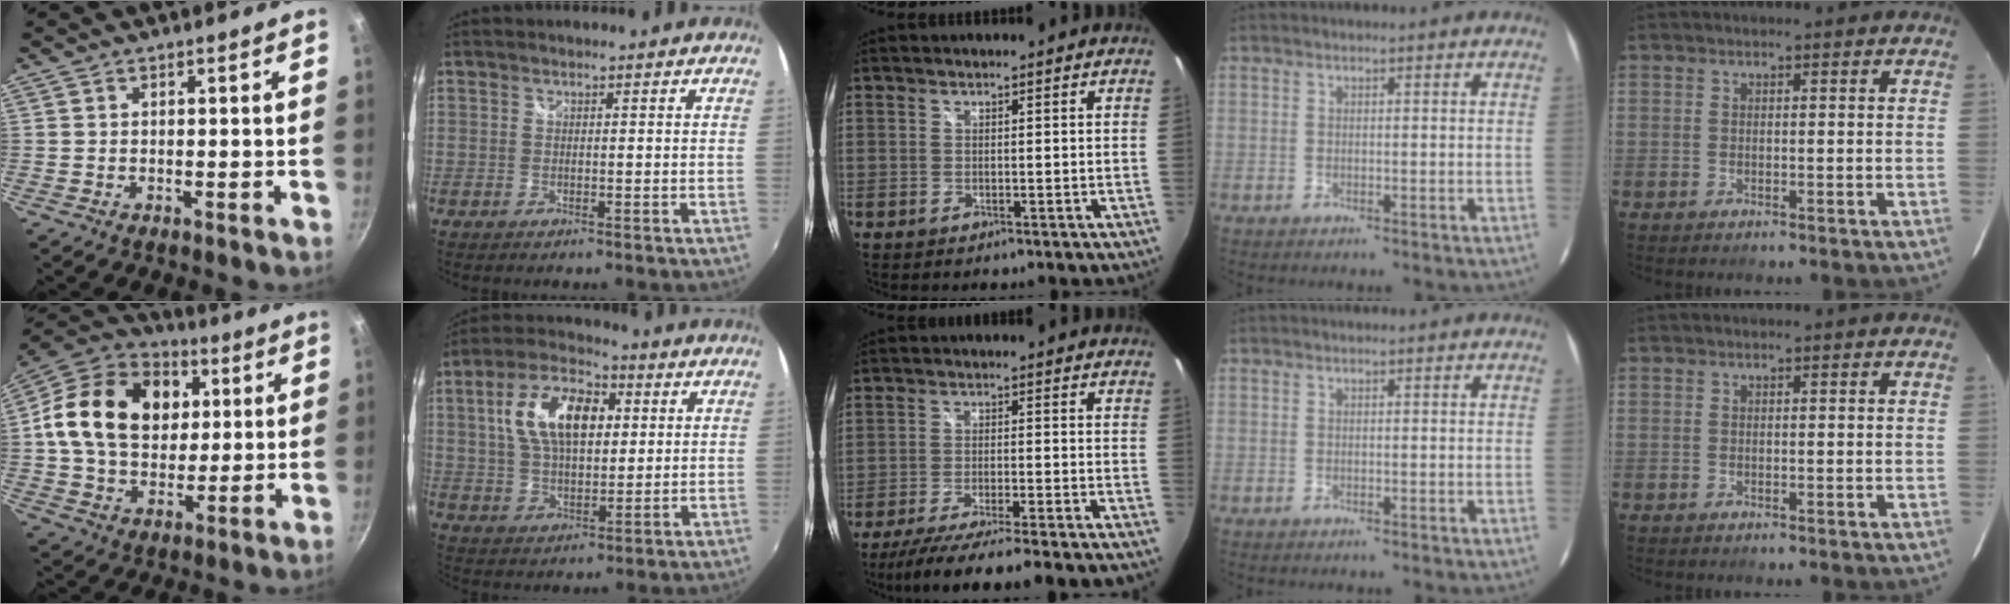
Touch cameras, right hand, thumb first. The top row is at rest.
{"thumb": {"total": 22.7, "force": [4.6, 17.0, 14.4], "torque": [-0.220, 0.014, 0.072]}, "index": {"total": 14.6, "force": [3.6, 7.9, 11.8], "torque": [-0.219, 0.027, 0.064]}, "middle": {"total": 15.2, "force": [-13.3, -1.0, 7.2], "torque": [-0.136, -0.030, -0.203]}}